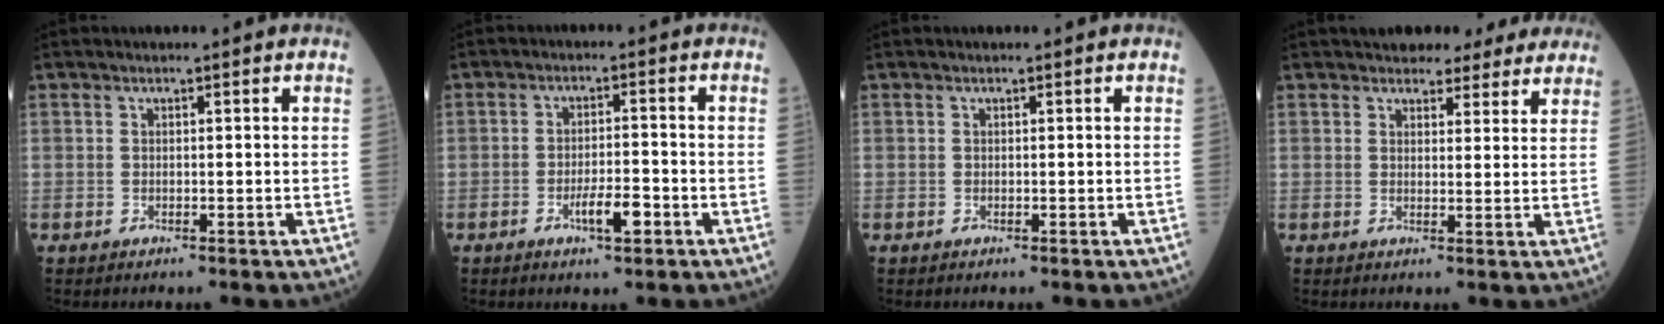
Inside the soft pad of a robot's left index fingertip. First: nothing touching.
{"total": 4.6, "force": [-2.2, 1.0, 3.9], "torque": [-0.070, 0.001, -0.037]}
{"total": 0.0}
{"total": 8.8, "force": [7.8, 3.4, 2.1], "torque": [-0.006, 0.012, 0.080]}